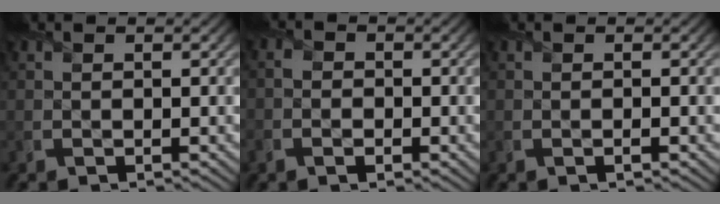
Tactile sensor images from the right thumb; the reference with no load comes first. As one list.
[{"total": 2.1, "force": [-0.9, 1.4, 1.2], "torque": [-0.018, -0.001, -0.022]}, {"total": 0.6, "force": [-0.2, 0.1, 0.5], "torque": [-0.010, -0.002, -0.004]}]